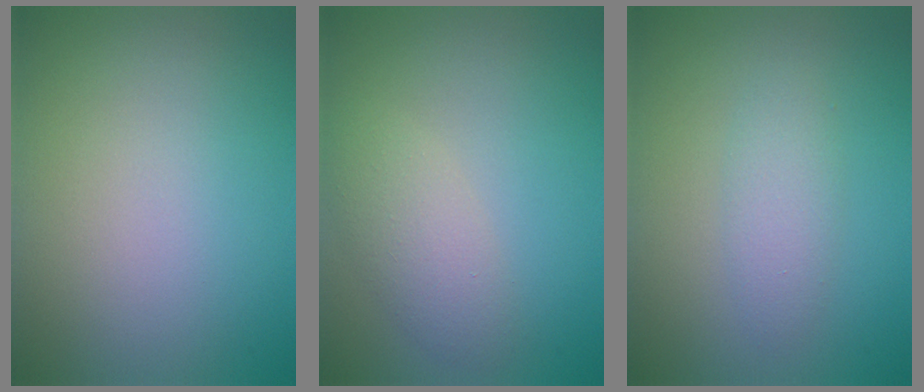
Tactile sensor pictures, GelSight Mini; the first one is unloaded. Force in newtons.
{"total": 2.8, "press": 2.8, "slide": 0.1}
{"total": 2.0, "press": 2.0, "slide": 0.0}